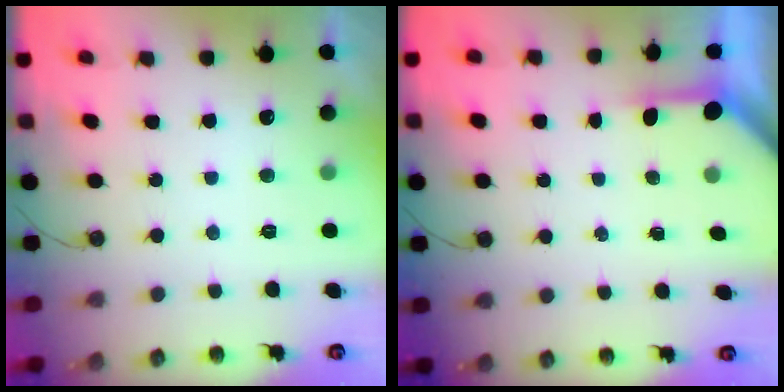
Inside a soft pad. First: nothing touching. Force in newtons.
{"total": 3.1, "press": 3.1, "slide": 0.4}